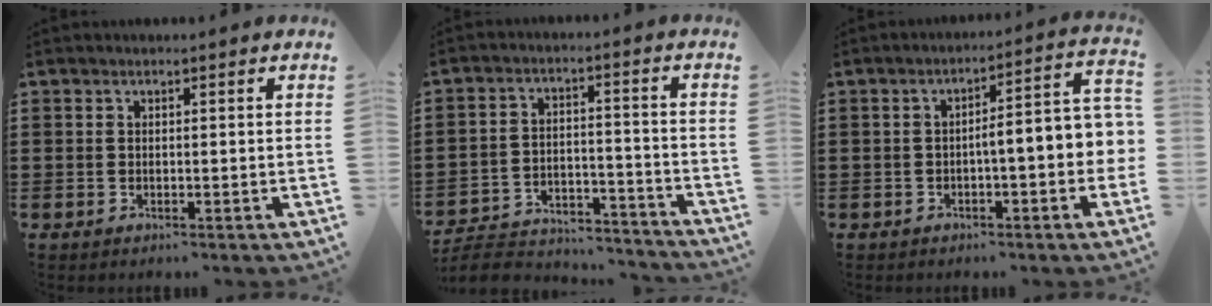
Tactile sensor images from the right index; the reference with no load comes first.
{"total": 6.6, "force": [-6.2, 1.2, 1.6], "torque": [-0.034, 0.011, -0.123]}
{"total": 5.3, "force": [-1.1, 0.9, 5.1], "torque": [-0.084, -0.015, -0.028]}